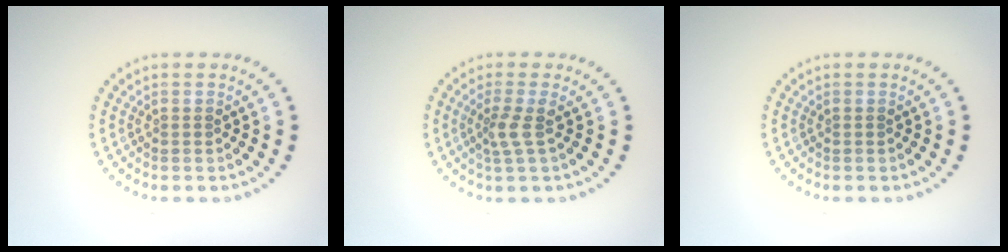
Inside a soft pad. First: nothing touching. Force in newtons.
{"total": 1.9, "press": 1.4, "slide": 1.3}
{"total": 0.0}